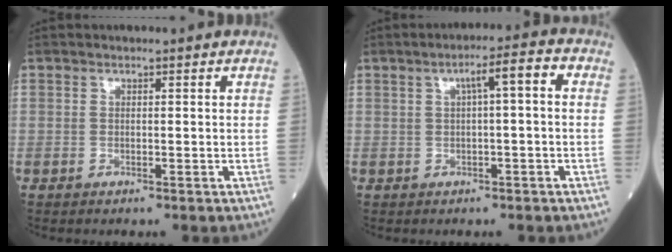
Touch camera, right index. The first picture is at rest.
{"total": 4.6, "force": [0.7, 0.5, 4.5], "torque": [-0.070, 0.019, 0.009]}